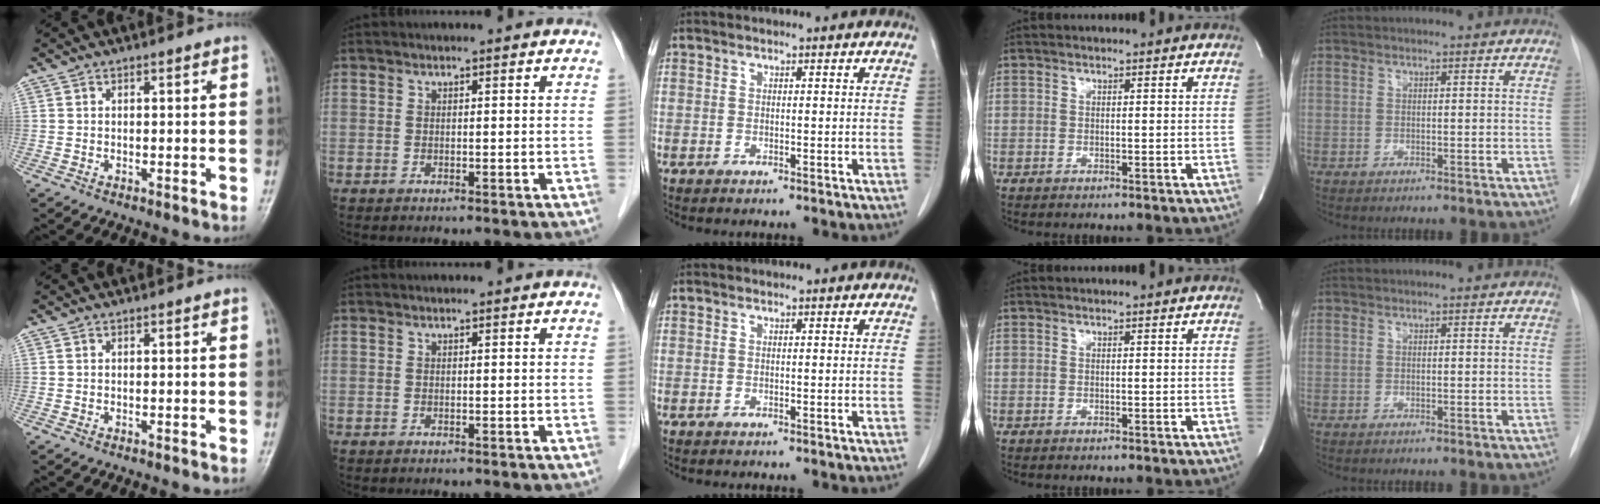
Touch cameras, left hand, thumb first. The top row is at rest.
{}